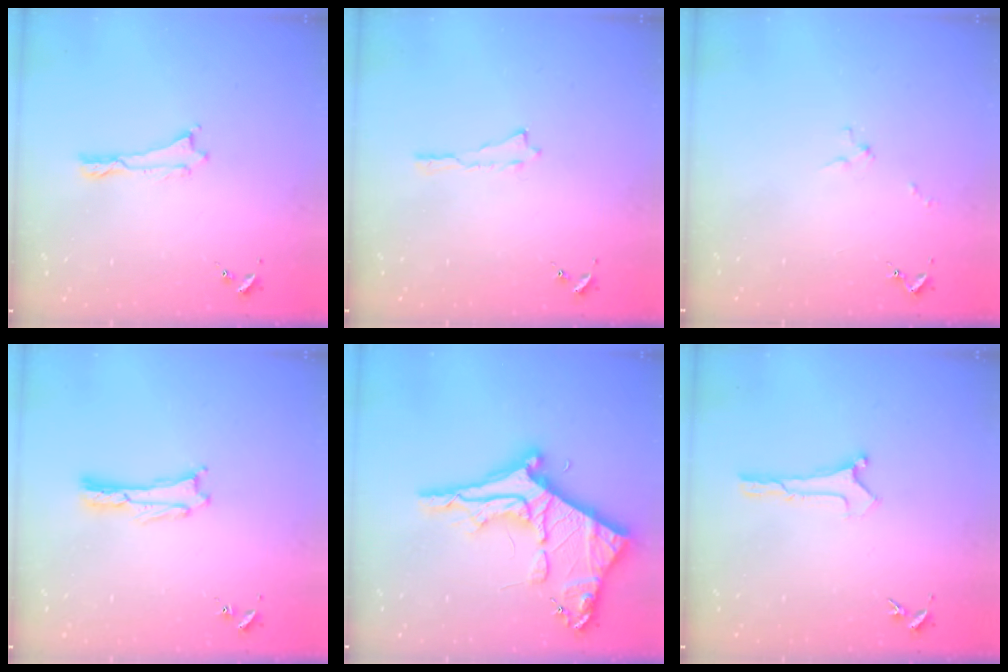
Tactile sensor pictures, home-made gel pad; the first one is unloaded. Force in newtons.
{"total": 0.0}
{"total": 1.3, "press": 1.2, "slide": 0.1}
{"total": 0.0}
{"total": 9.8, "press": 9.8, "slide": 1.1}
{"total": 0.0}